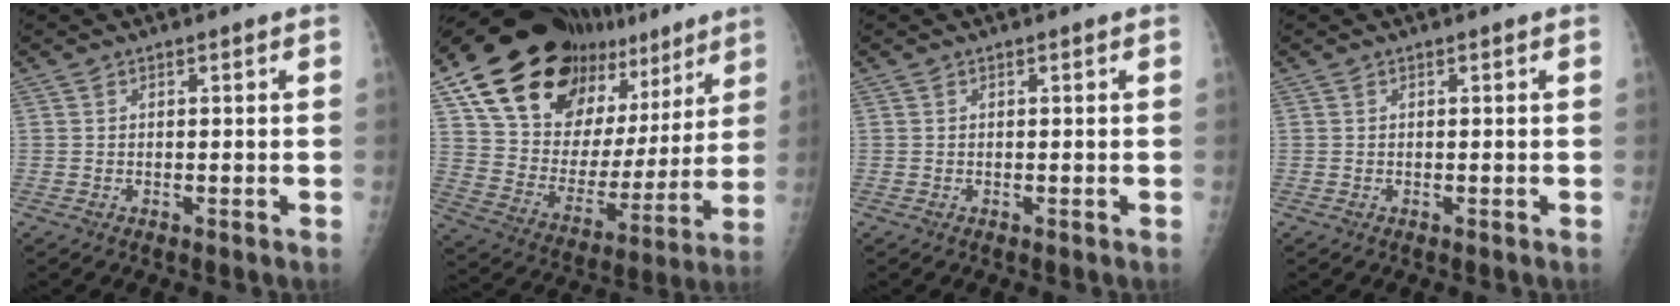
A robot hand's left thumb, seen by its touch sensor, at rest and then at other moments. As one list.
[{"total": 28.4, "force": [18.3, 15.3, 15.4], "torque": [-0.213, -0.046, 0.295]}, {"total": 0.0}, {"total": 0.0}]